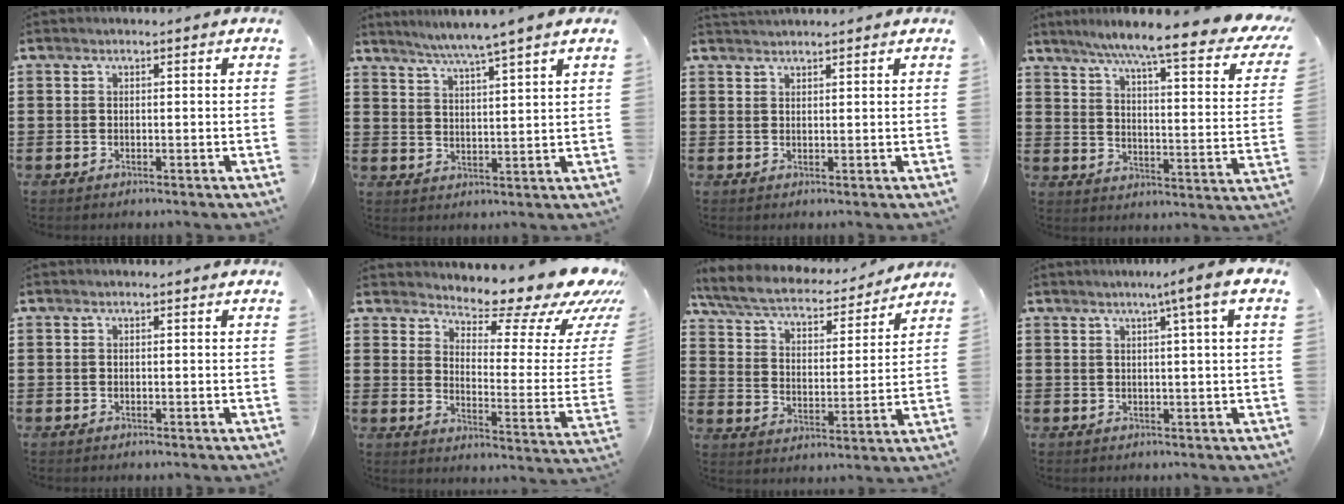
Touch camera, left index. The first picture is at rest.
{"total": 4.5, "force": [3.9, -1.3, 1.7], "torque": [-0.047, -0.022, 0.065]}
{"total": 1.6, "force": [1.5, 0.2, 0.2], "torque": [-0.007, 0.003, 0.030]}
{"total": 8.1, "force": [6.4, -0.4, 4.9], "torque": [-0.103, -0.053, 0.097]}
{"total": 0.0}
{"total": 10.9, "force": [9.4, 2.3, 5.1], "torque": [-0.081, -0.079, 0.153]}
{"total": 6.3, "force": [5.6, 1.2, 2.7], "torque": [-0.077, -0.035, 0.094]}
{"total": 4.2, "force": [1.8, -1.0, 3.6], "torque": [-0.062, -0.008, 0.025]}